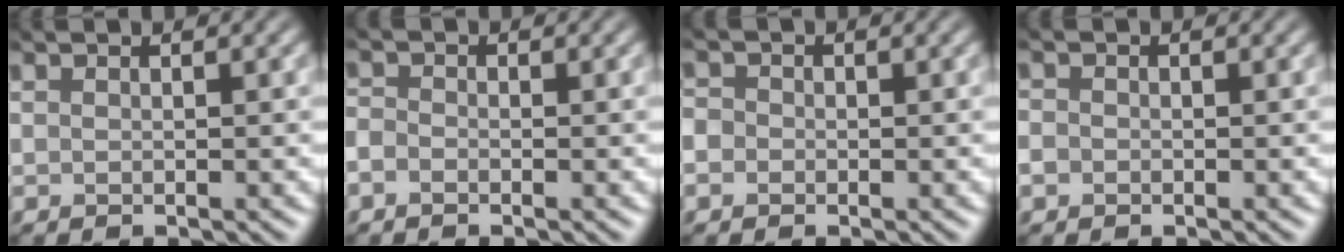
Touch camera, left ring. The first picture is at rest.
{"total": 1.7, "force": [-1.6, 0.5, -0.3], "torque": [-0.005, -0.004, -0.023]}
{"total": 1.6, "force": [-1.1, 1.1, -0.3], "torque": [-0.007, -0.006, -0.012]}
{"total": 1.1, "force": [-0.9, 0.5, -0.4], "torque": [-0.008, -0.004, -0.005]}